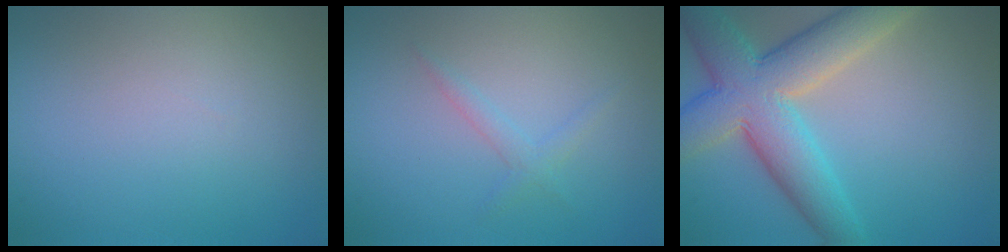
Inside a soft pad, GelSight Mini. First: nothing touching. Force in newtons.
{"total": 1.3, "press": 1.2, "slide": 0.1}
{"total": 9.1, "press": 9.1, "slide": 0.5}